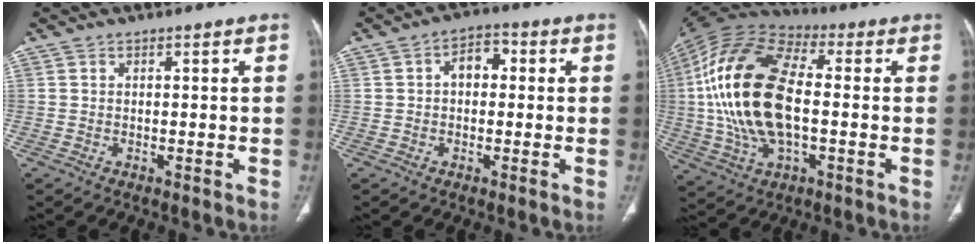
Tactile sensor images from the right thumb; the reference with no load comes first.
{"total": 5.0, "force": [0.5, 3.4, 3.6], "torque": [-0.041, 0.019, -0.002]}
{"total": 23.1, "force": [-0.1, 11.8, 19.9], "torque": [-0.410, 0.014, -0.005]}